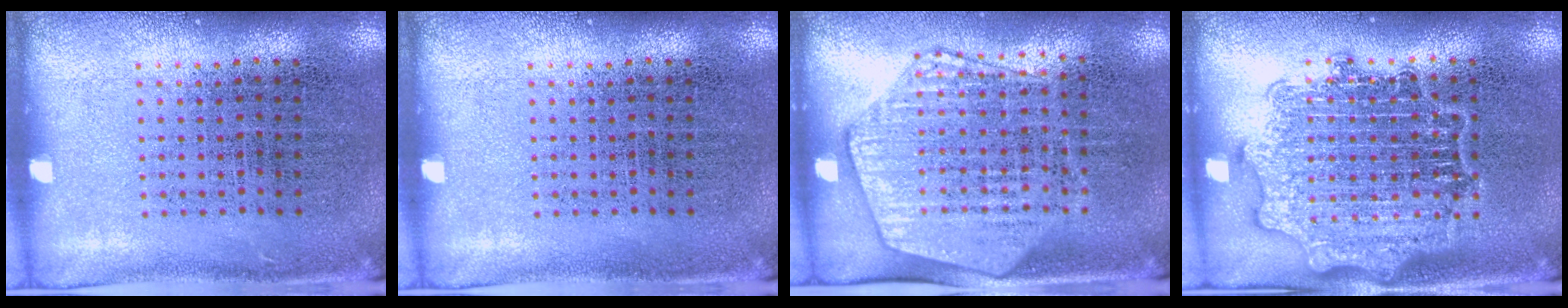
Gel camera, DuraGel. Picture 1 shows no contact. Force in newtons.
{"total": 0.0}
{"total": 2.1, "press": 1.9, "slide": 0.8}
{"total": 2.7, "press": 2.7, "slide": 0.4}